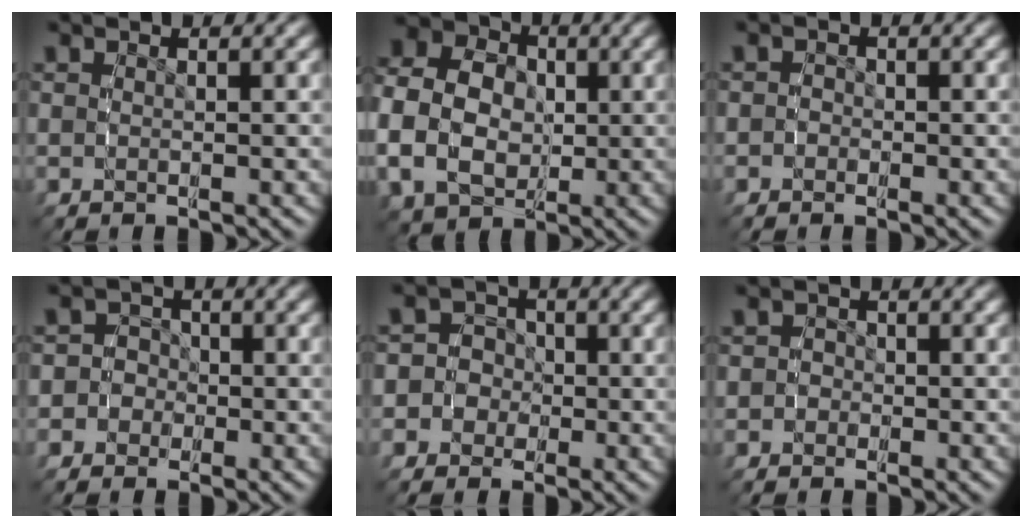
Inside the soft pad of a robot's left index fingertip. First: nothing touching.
{"total": 11.7, "force": [0.6, 10.0, 6.1], "torque": [-0.135, -0.005, -0.003]}
{"total": 1.0, "force": [-0.6, 0.7, -0.1], "torque": [0.008, 0.000, -0.016]}
{"total": 4.3, "force": [-1.0, 4.1, 0.8], "torque": [-0.010, 0.004, -0.036]}
{"total": 6.8, "force": [-1.3, 6.5, 1.5], "torque": [-0.039, -0.006, -0.040]}
{"total": 1.3, "force": [-0.7, 1.0, -0.2], "torque": [0.012, 0.001, -0.019]}